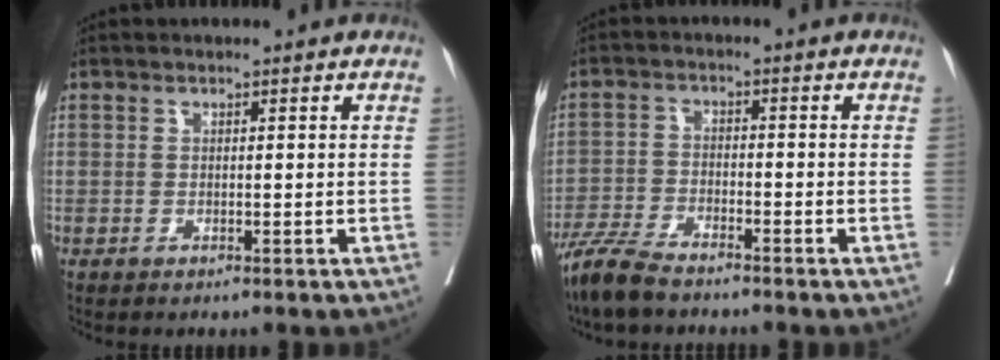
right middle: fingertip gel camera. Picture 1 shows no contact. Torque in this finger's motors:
{"motor_torque": [0.87, -0.96, 0.11, 0.03]}